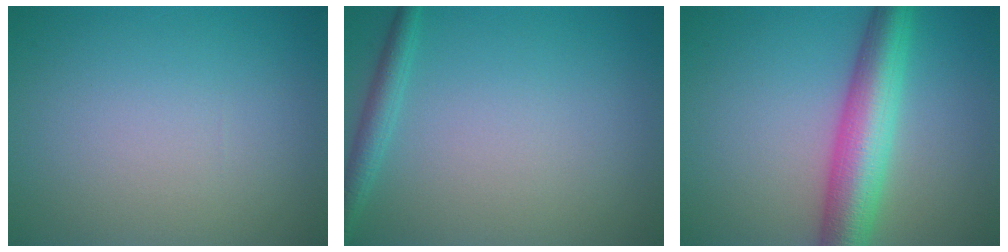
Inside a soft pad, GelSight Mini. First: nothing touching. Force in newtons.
{"total": 1.8, "press": 1.8, "slide": 0.1}
{"total": 7.0, "press": 7.0, "slide": 0.0}